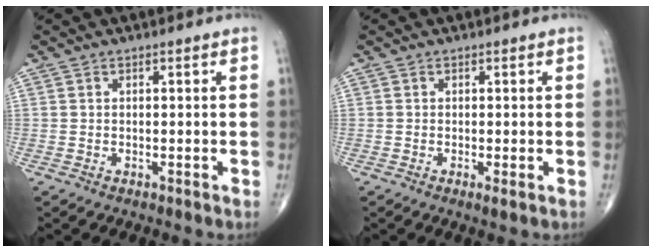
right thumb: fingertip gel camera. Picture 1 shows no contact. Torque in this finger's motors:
{"motor_torque": [-0.34, -0.03, 0.06, 0.08, -0.01]}